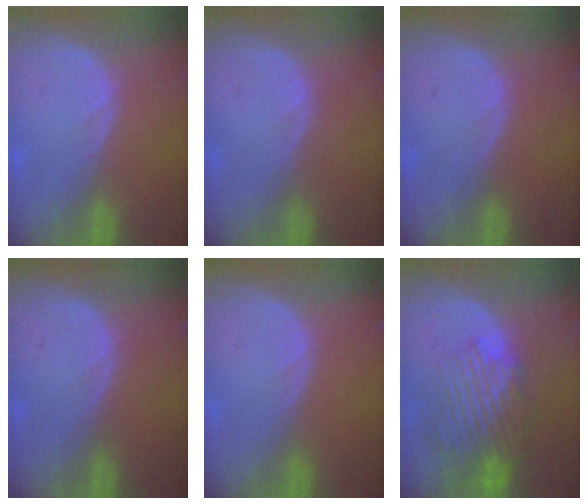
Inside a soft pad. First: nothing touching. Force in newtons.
{"total": 0.0}
{"total": 0.0}
{"total": 0.0}
{"total": 0.0}
{"total": 10.2, "press": 9.1, "slide": 4.7}